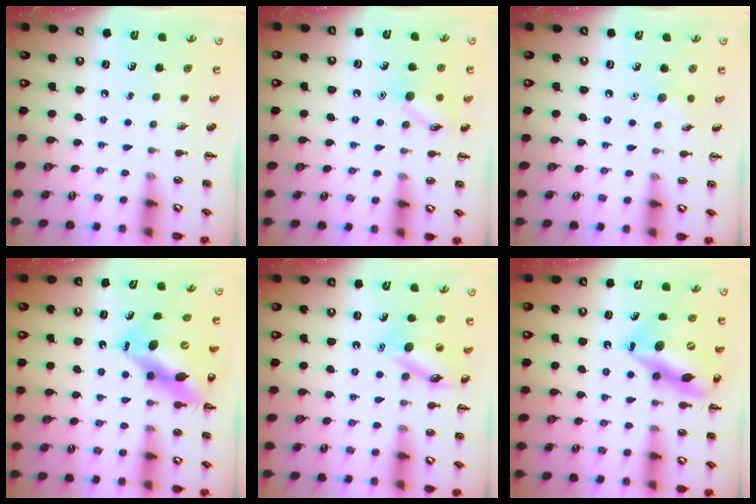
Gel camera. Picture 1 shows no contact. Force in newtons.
{"total": 9.4, "press": 9.4, "slide": 0.5}
{"total": 5.6, "press": 5.4, "slide": 1.7}
{"total": 14.7, "press": 14.1, "slide": 4.2}
{"total": 13.6, "press": 13.5, "slide": 2.0}
{"total": 17.0, "press": 16.5, "slide": 4.3}